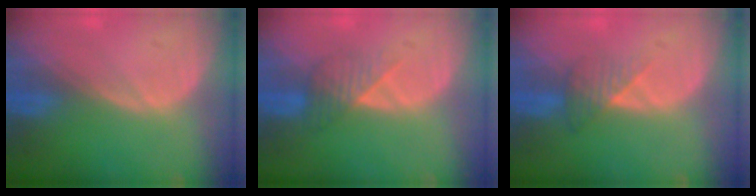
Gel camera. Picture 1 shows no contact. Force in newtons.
{"total": 3.6, "press": 3.4, "slide": 1.2}
{"total": 3.3, "press": 3.0, "slide": 1.2}